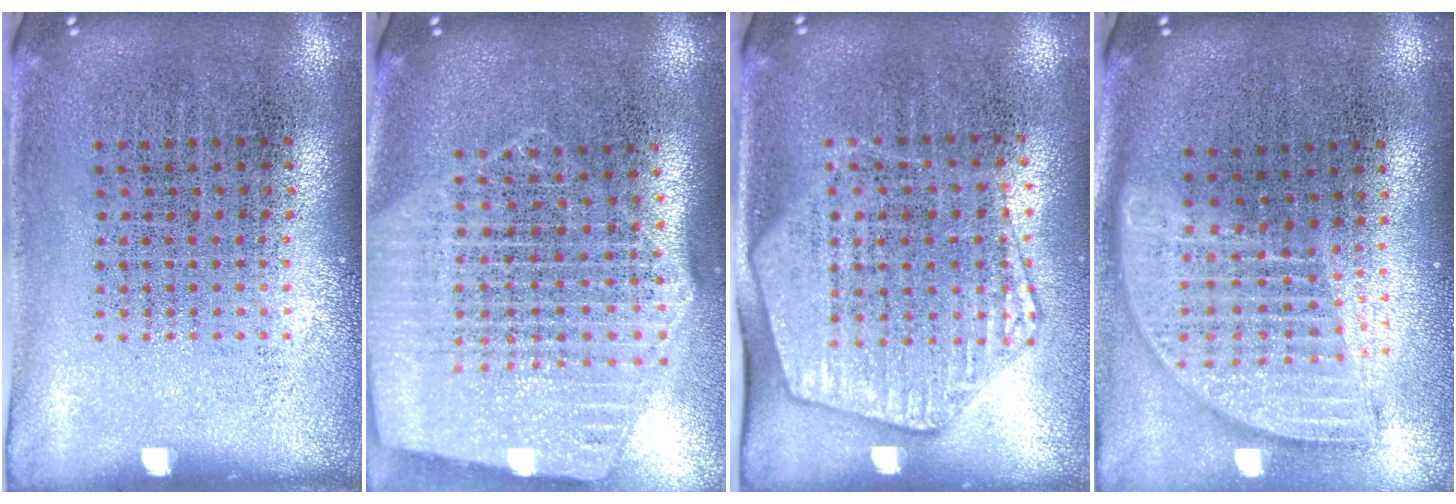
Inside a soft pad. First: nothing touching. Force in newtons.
{"total": 2.6, "press": 2.2, "slide": 1.4}
{"total": 2.0, "press": 1.8, "slide": 0.9}
{"total": 1.8, "press": 1.5, "slide": 1.0}